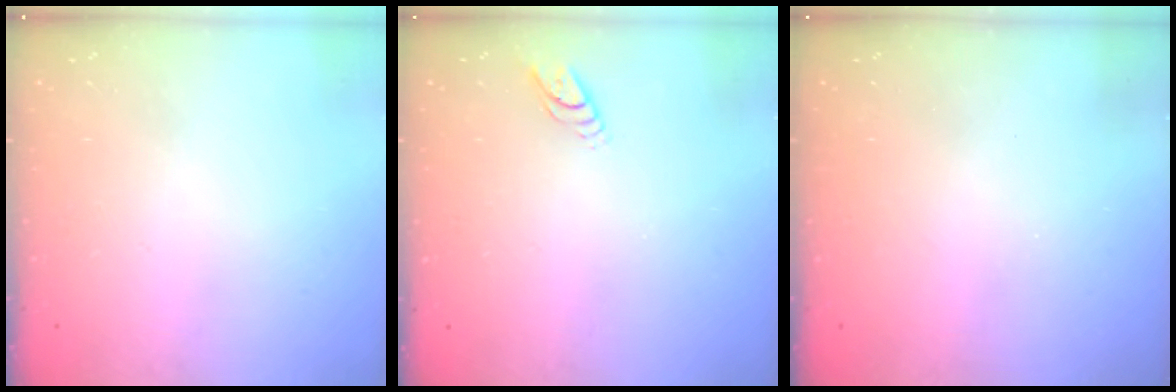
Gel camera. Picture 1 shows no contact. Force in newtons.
{"total": 3.6, "press": 3.6, "slide": 0.1}
{"total": 0.0}